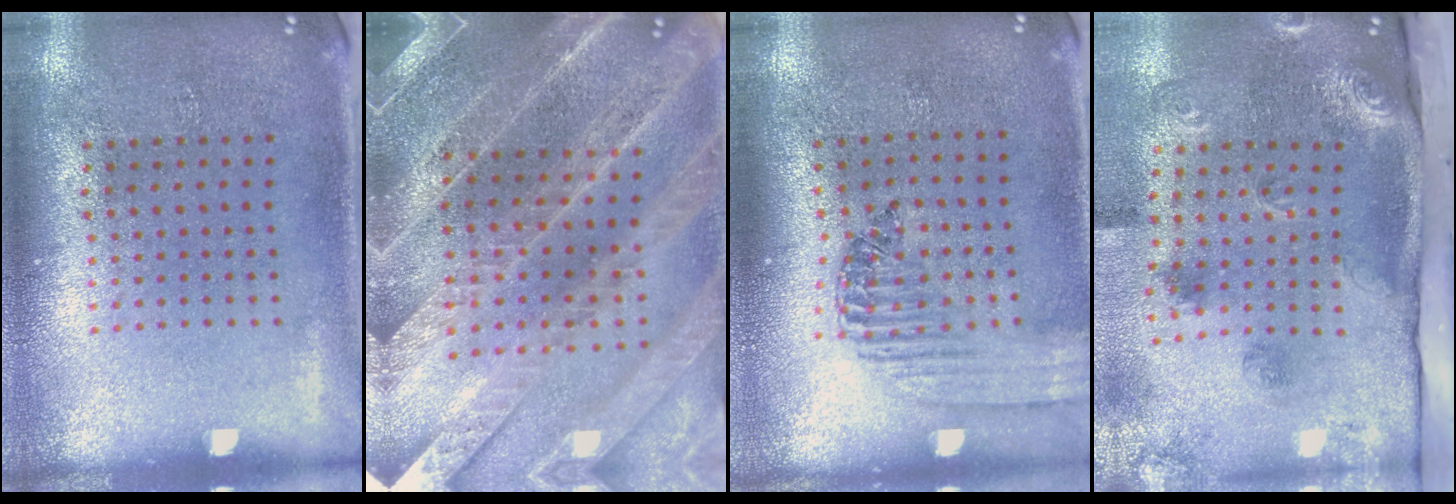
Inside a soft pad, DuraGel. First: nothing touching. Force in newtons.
{"total": 3.2, "press": 3.1, "slide": 0.8}
{"total": 1.4, "press": 1.4, "slide": 0.4}
{"total": 3.0, "press": 2.0, "slide": 2.2}